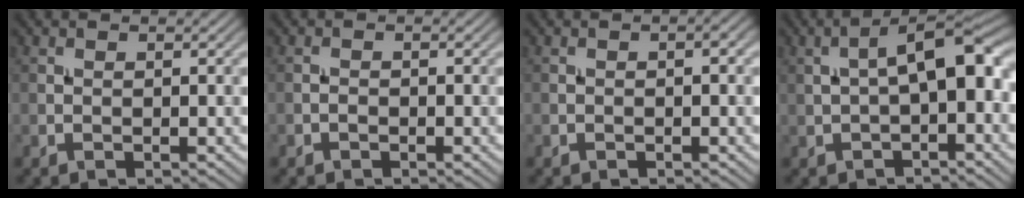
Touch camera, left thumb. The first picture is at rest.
{"total": 0.7, "force": [-0.5, 0.3, 0.3], "torque": [-0.003, 0.001, -0.010]}
{"total": 1.1, "force": [-0.2, 0.3, 1.0], "torque": [-0.016, 0.003, -0.002]}
{"total": 6.9, "force": [0.2, 2.8, 6.3], "torque": [-0.104, 0.016, 0.001]}